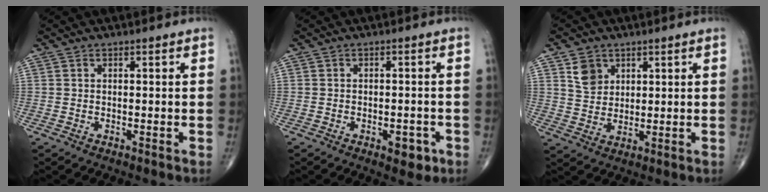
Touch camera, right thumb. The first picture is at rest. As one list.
[{"total": 3.8, "force": [-1.8, 2.0, 2.7], "torque": [-0.021, 0.007, -0.019]}, {"total": 5.2, "force": [2.5, 4.0, 2.1], "torque": [-0.019, -0.018, 0.051]}]